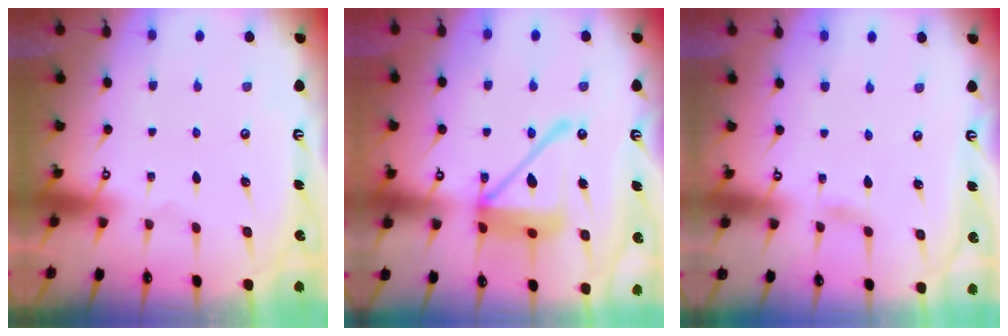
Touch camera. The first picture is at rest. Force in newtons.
{"total": 16.8, "press": 16.7, "slide": 1.9}
{"total": 2.4, "press": 2.3, "slide": 0.3}